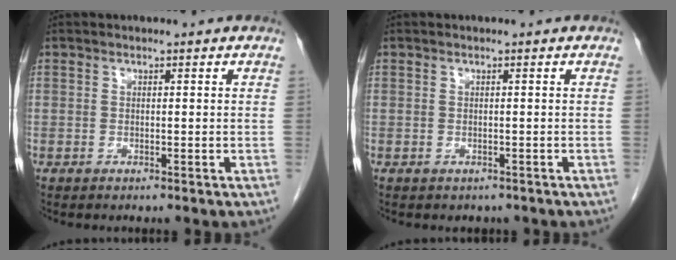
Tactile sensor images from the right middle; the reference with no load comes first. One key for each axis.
{"total": 1.4, "fx": -1.1, "fy": 0.8, "fz": 0.2, "tx": -0.010, "ty": -0.002, "tz": -0.012}